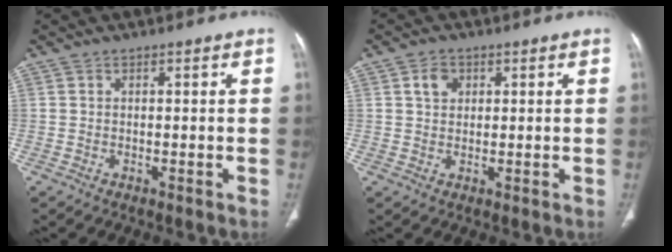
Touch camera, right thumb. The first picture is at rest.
{"total": 3.4, "force": [1.3, 2.6, 1.7], "torque": [-0.019, -0.002, 0.023]}